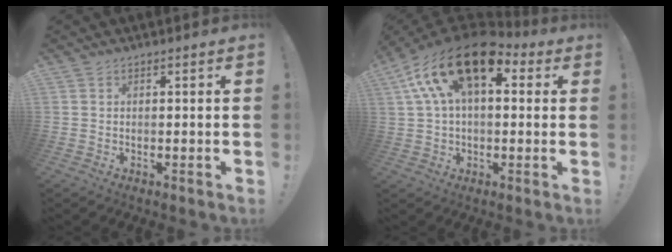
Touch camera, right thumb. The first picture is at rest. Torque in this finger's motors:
{"motor_torque": [0.63, 0.85, 2.22, 0.52, 0.42]}